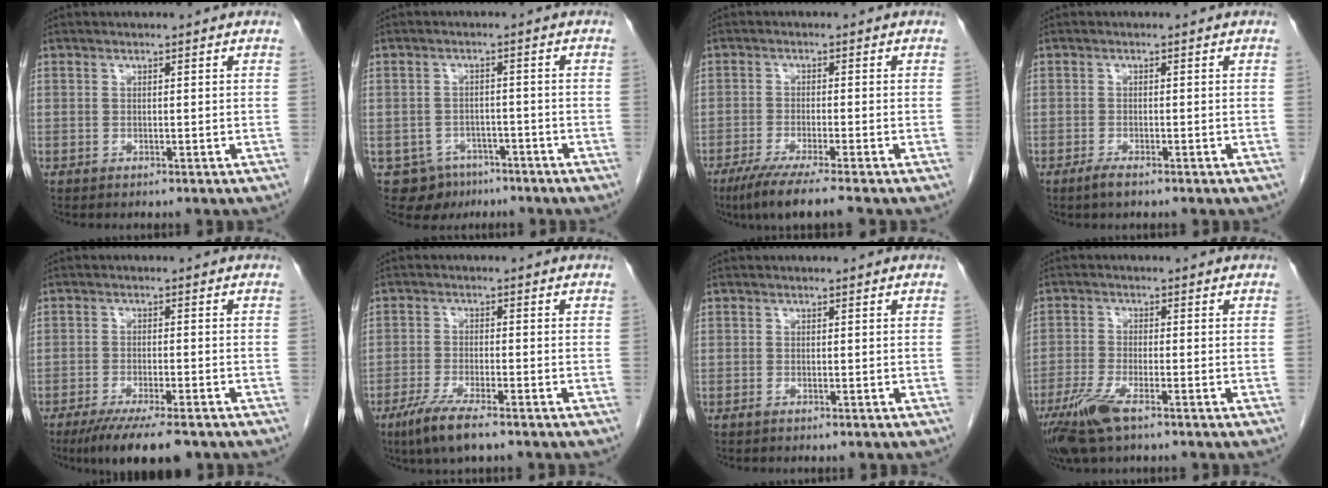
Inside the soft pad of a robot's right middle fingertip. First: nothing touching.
{"total": 5.4, "force": [-3.6, 4.0, 0.5], "torque": [0.001, 0.009, -0.046]}
{"total": 7.0, "force": [-5.3, -0.7, 4.4], "torque": [-0.069, -0.021, -0.092]}
{"total": 1.7, "force": [-1.3, 0.2, 1.2], "torque": [-0.027, -0.004, -0.023]}
{"total": 10.0, "force": [-7.5, 1.7, 6.4], "torque": [-0.092, -0.017, -0.115]}
{"total": 6.6, "force": [-4.5, 0.8, 4.8], "torque": [-0.095, -0.016, -0.080]}
{"total": 0.5, "force": [-0.4, 0.0, 0.4], "torque": [-0.008, 0.000, -0.007]}
{"total": 7.1, "force": [-4.5, 1.4, 5.4], "torque": [-0.116, -0.017, -0.084]}